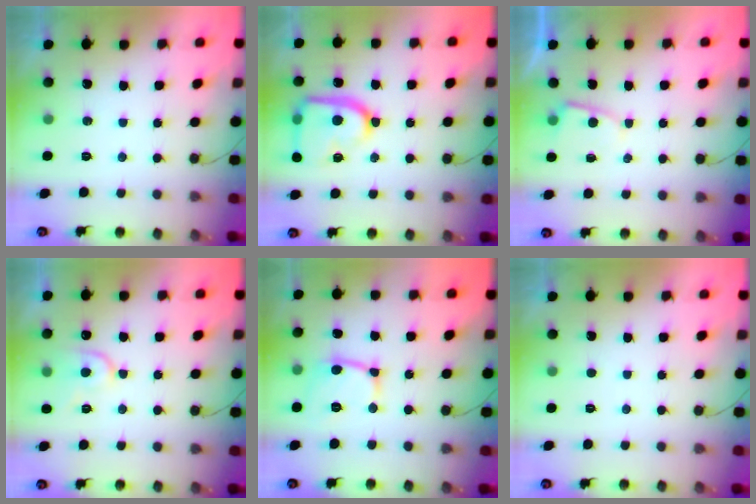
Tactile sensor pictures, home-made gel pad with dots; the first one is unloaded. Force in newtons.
{"total": 18.1, "press": 18.0, "slide": 1.8}
{"total": 3.2, "press": 3.2, "slide": 0.3}
{"total": 9.0, "press": 9.0, "slide": 0.7}
{"total": 7.5, "press": 7.4, "slide": 0.9}
{"total": 1.6, "press": 1.5, "slide": 0.2}